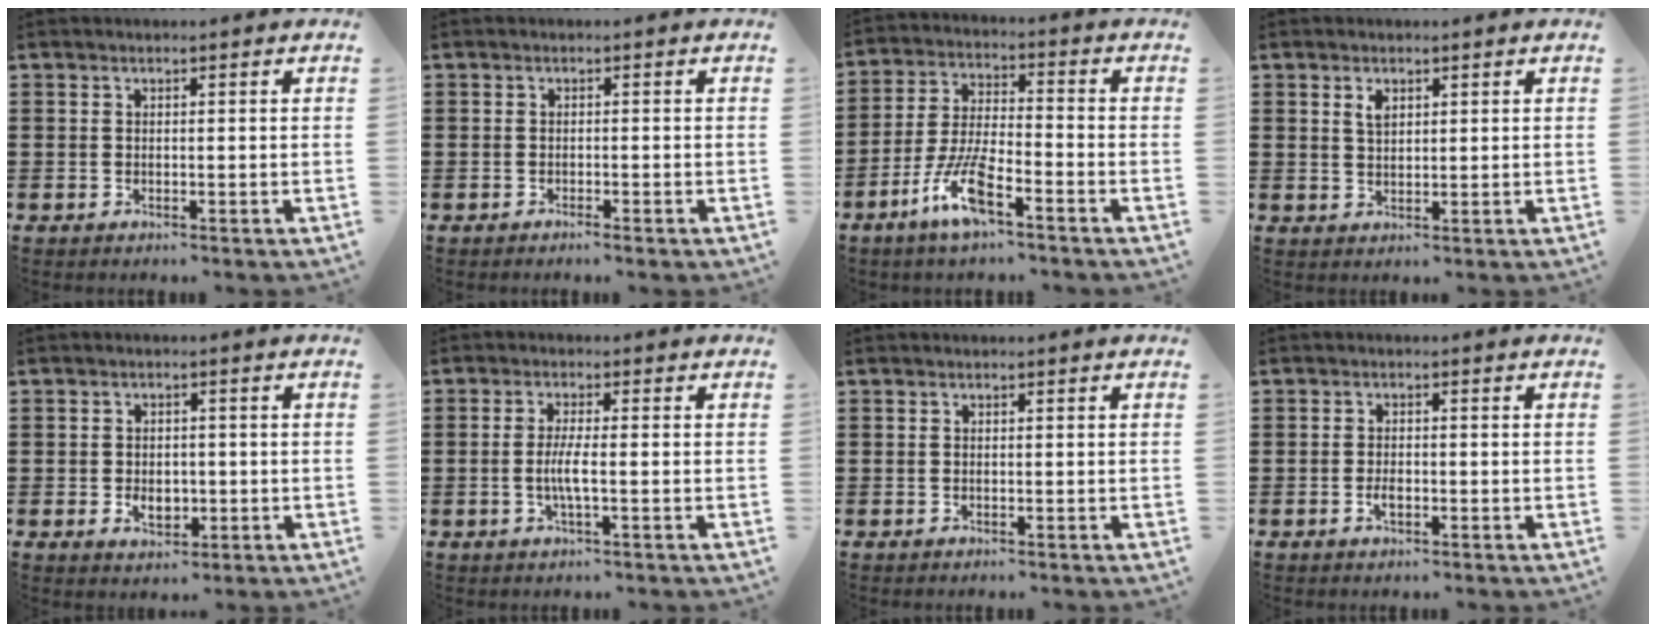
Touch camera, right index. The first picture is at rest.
{"total": 0.8, "force": [-0.7, 0.1, 0.4], "torque": [-0.010, -0.003, -0.013]}
{"total": 8.9, "force": [-5.4, 1.7, 6.8], "torque": [-0.162, -0.012, -0.106]}
{"total": 2.0, "force": [1.1, 1.1, 1.3], "torque": [-0.029, 0.004, 0.019]}
{"total": 3.4, "force": [-0.6, 2.2, 2.4], "torque": [-0.041, -0.001, -0.014]}
{"total": 3.6, "force": [-0.7, 0.4, 3.5], "torque": [-0.077, -0.009, -0.019]}
{"total": 0.0}
{"total": 1.9, "force": [-0.7, 0.7, 1.6], "torque": [-0.039, -0.005, -0.015]}